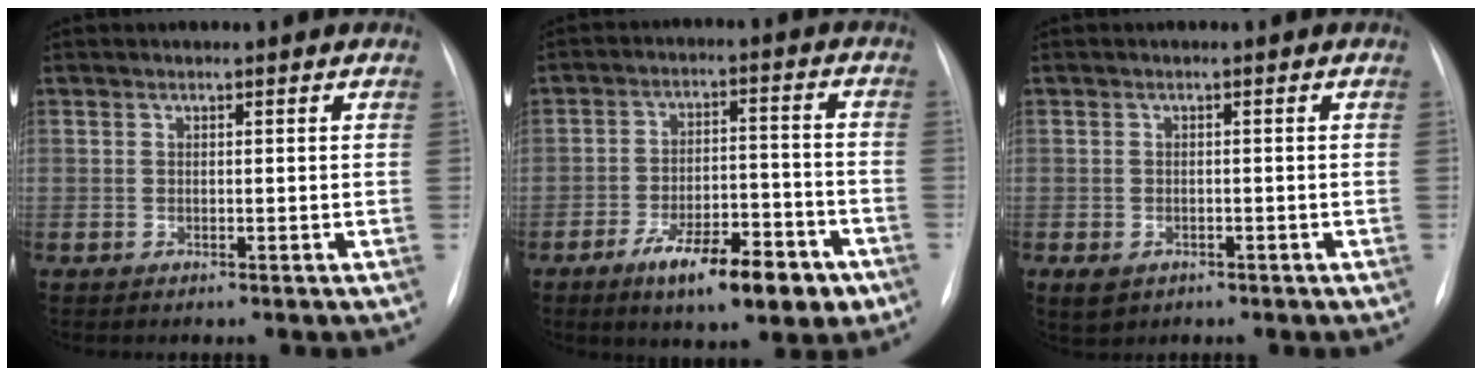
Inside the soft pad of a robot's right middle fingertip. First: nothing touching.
{"total": 12.1, "force": [-7.1, 4.1, 9.0], "torque": [-0.138, 0.007, -0.105]}
{"total": 3.0, "force": [-1.6, 2.2, 1.3], "torque": [-0.023, -0.003, -0.013]}